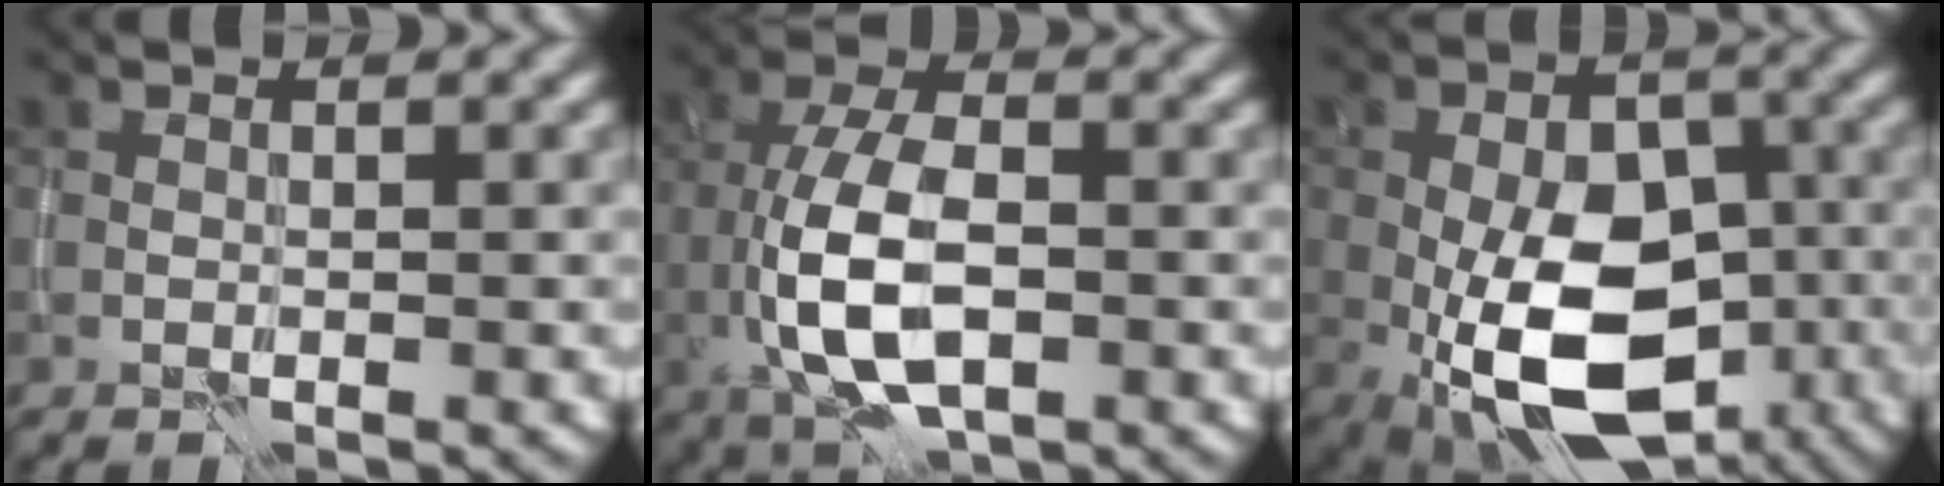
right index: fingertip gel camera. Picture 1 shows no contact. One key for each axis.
{"total": 8.6, "fx": -1.9, "fy": 4.3, "fz": 7.2, "tx": -0.153, "ty": -0.003, "tz": -0.036}
{"total": 12.8, "fx": -3.9, "fy": 7.6, "fz": 9.6, "tx": -0.168, "ty": -0.022, "tz": -0.060}